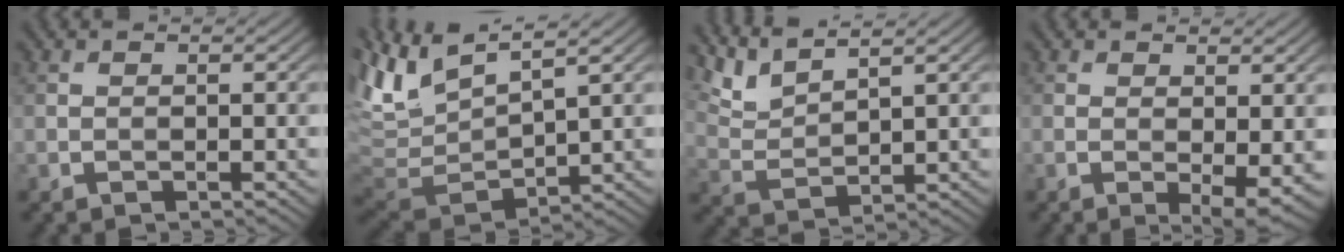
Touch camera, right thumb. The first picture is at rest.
{"total": 9.7, "force": [5.2, 3.4, 7.5], "torque": [-0.184, 0.009, 0.103]}
{"total": 5.4, "force": [4.4, 1.1, 2.8], "torque": [-0.082, 0.004, 0.099]}
{"total": 3.8, "force": [0.2, 0.9, 3.7], "torque": [-0.061, -0.010, 0.005]}